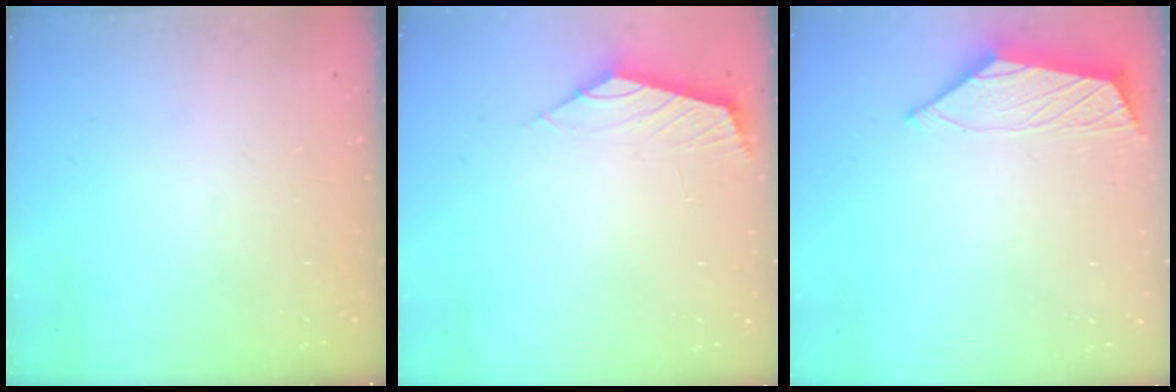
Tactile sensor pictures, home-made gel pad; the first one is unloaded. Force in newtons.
{"total": 2.1, "press": 2.1, "slide": 0.5}
{"total": 2.4, "press": 2.4, "slide": 0.5}